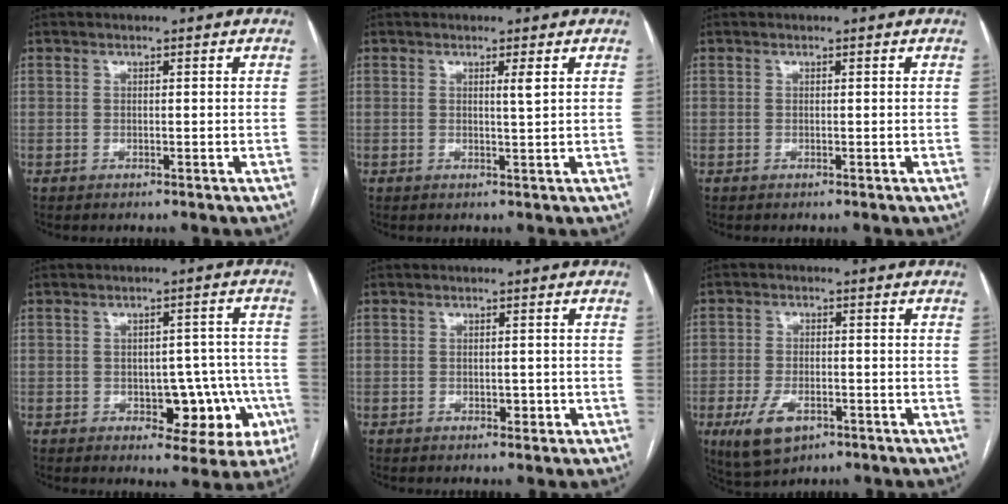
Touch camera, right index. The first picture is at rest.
{"total": 1.4, "force": [0.6, -0.3, 1.3], "torque": [-0.025, -0.005, 0.010]}
{"total": 0.0}
{"total": 9.6, "force": [-3.1, 5.3, 7.4], "torque": [-0.066, 0.027, -0.028]}
{"total": 1.3, "force": [-0.4, 0.9, 0.8], "torque": [-0.009, 0.001, -0.003]}
{"total": 7.0, "force": [-3.4, 3.8, 4.7], "torque": [-0.096, -0.005, -0.050]}